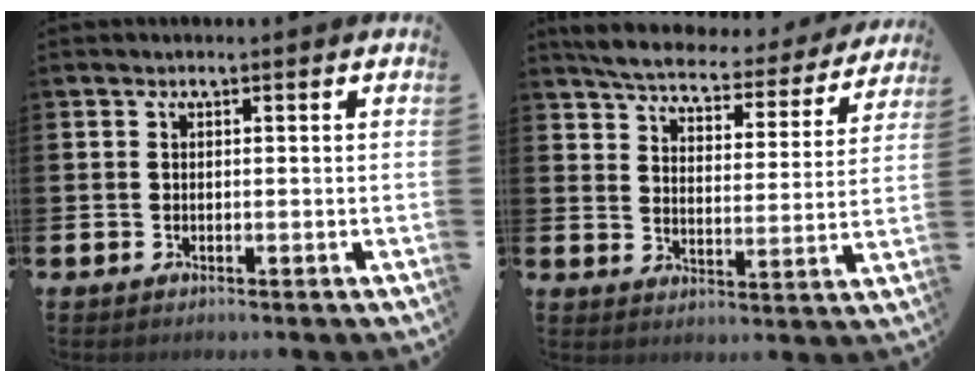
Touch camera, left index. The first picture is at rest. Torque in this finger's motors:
{"motor_torque": [0.90, -1.23, 0.03, 0.09]}